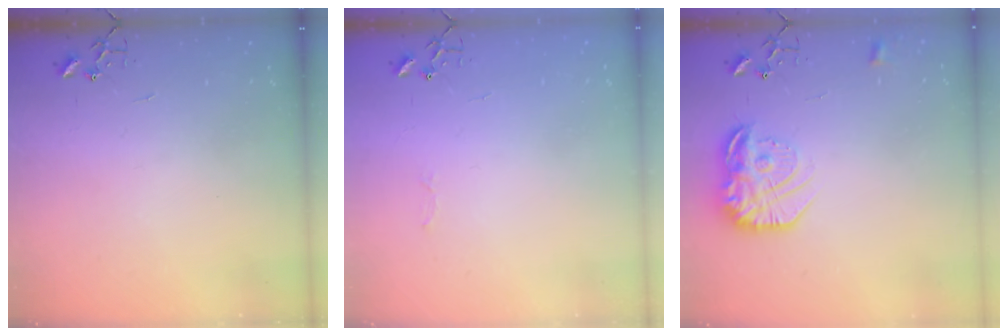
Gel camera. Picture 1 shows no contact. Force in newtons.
{"total": 2.5, "press": 2.5, "slide": 0.4}
{"total": 18.3, "press": 18.2, "slide": 1.3}